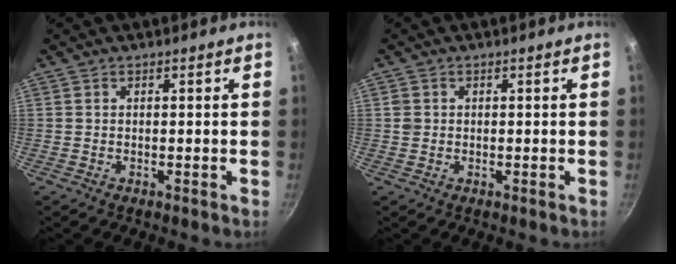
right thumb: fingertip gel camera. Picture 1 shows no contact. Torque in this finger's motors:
{"motor_torque": [0.55, 0.41, 0.71, 0.31, -0.07]}